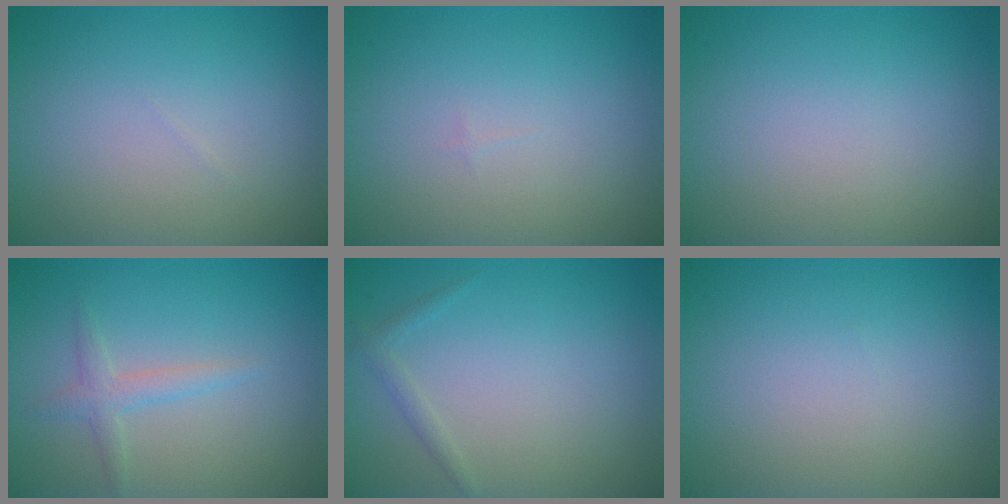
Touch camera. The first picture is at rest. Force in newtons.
{"total": 0.0}
{"total": 0.0}
{"total": 1.7, "press": 1.7, "slide": 0.1}
{"total": 1.0, "press": 1.0, "slide": 0.0}
{"total": 0.0}